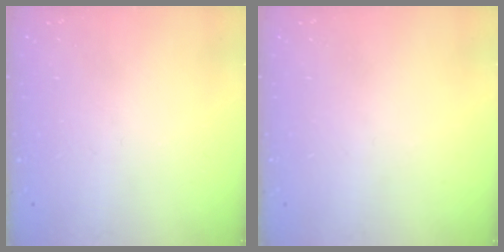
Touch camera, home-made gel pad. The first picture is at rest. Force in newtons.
{"total": 0.0}